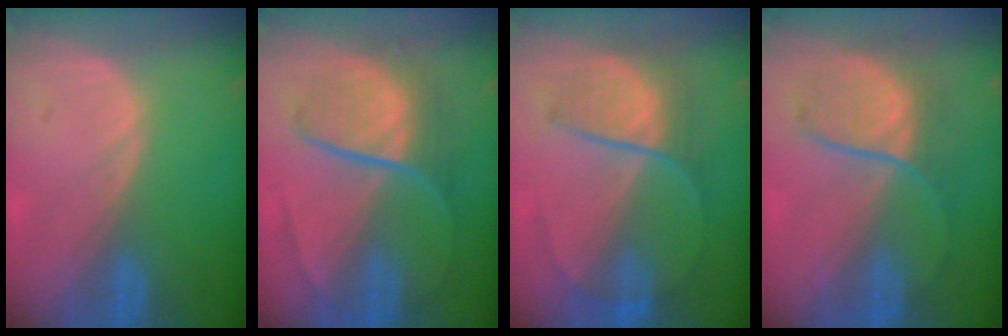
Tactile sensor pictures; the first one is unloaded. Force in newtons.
{"total": 8.0, "press": 7.4, "slide": 2.9}
{"total": 6.9, "press": 6.6, "slide": 1.7}
{"total": 7.0, "press": 6.9, "slide": 0.8}